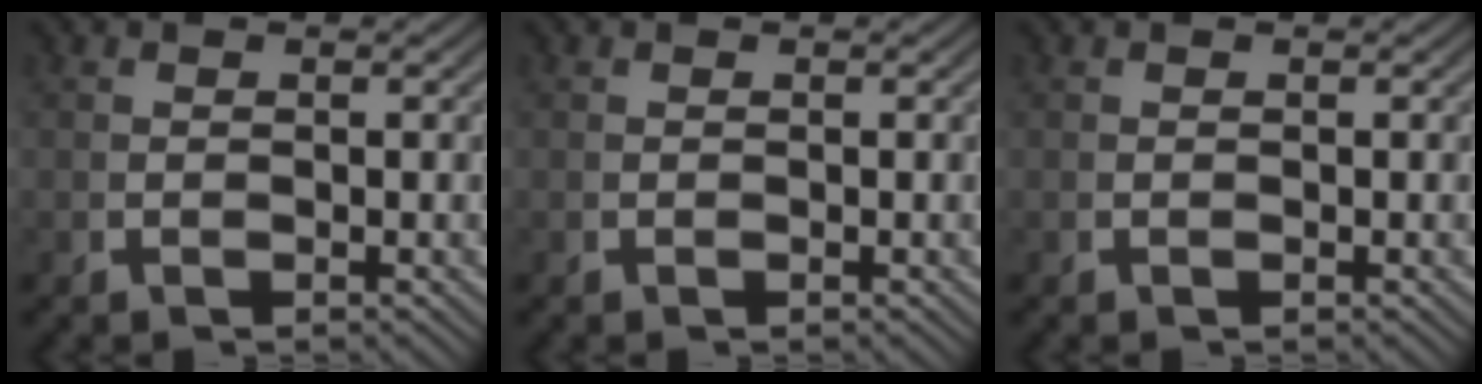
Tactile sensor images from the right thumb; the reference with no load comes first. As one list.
[{"total": 0.0}, {"total": 0.0}]